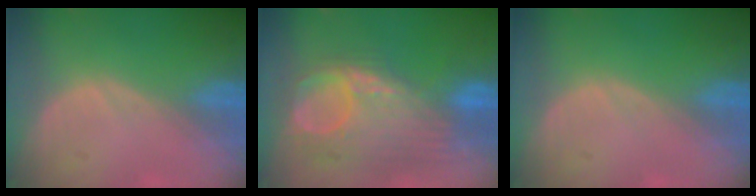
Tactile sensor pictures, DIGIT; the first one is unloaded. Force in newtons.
{"total": 11.2, "press": 10.4, "slide": 4.1}
{"total": 0.0}